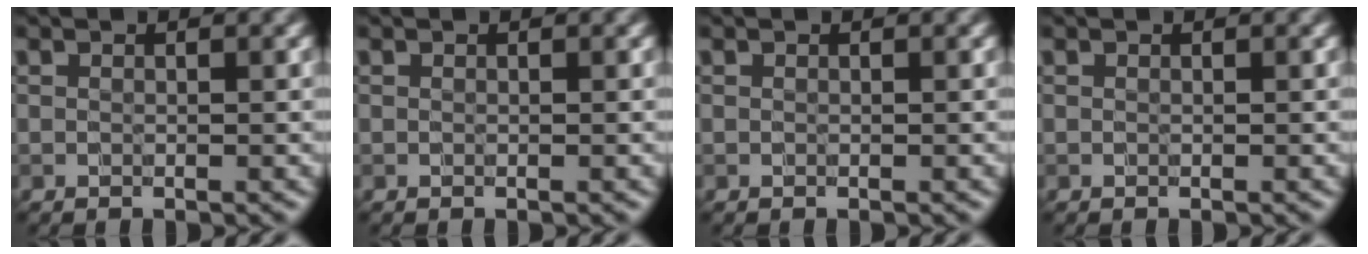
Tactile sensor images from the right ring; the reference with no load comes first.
{"total": 0.0}
{"total": 0.0}
{"total": 0.0}